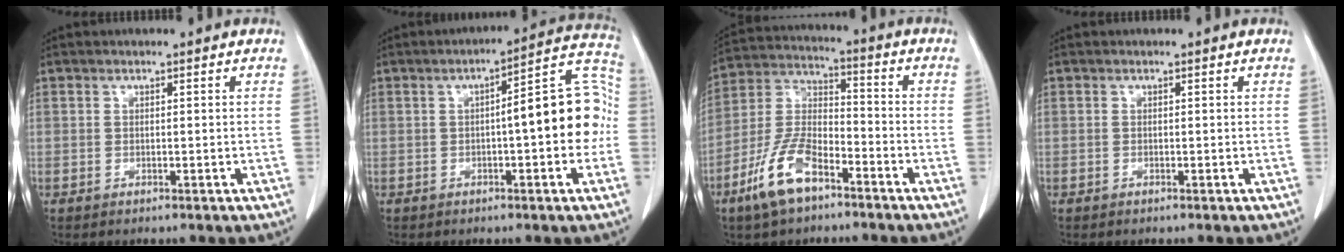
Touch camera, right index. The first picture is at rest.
{"total": 12.2, "force": [-0.9, 2.5, 11.9], "torque": [-0.149, 0.040, -0.014]}
{"total": 11.5, "force": [-7.0, 4.6, 7.9], "torque": [-0.178, 0.003, -0.137]}
{"total": 0.0}